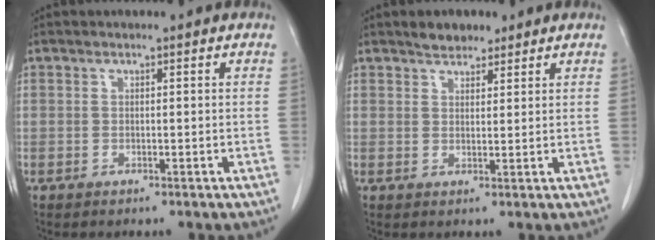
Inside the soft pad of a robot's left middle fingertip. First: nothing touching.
{"total": 3.2, "force": [2.6, 1.5, 1.1], "torque": [-0.021, 0.007, 0.042]}